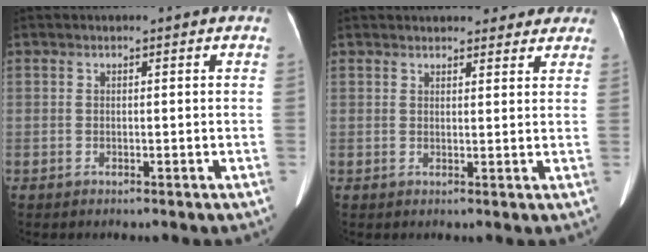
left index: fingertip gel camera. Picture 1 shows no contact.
{"total": 10.5, "force": [9.3, 3.5, 3.4], "torque": [-0.018, 0.018, 0.101]}